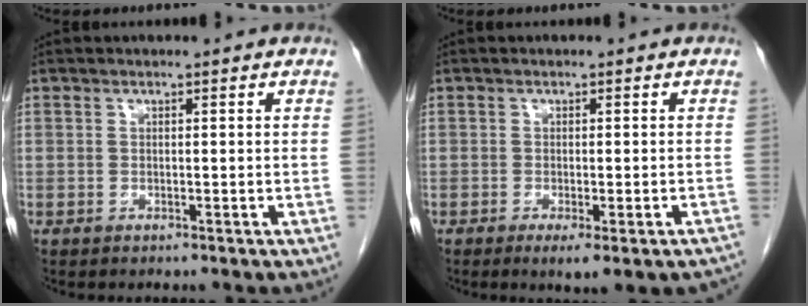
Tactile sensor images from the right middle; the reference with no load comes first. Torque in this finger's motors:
{"motor_torque": [0.51, -0.35, 0.02, 0.03]}